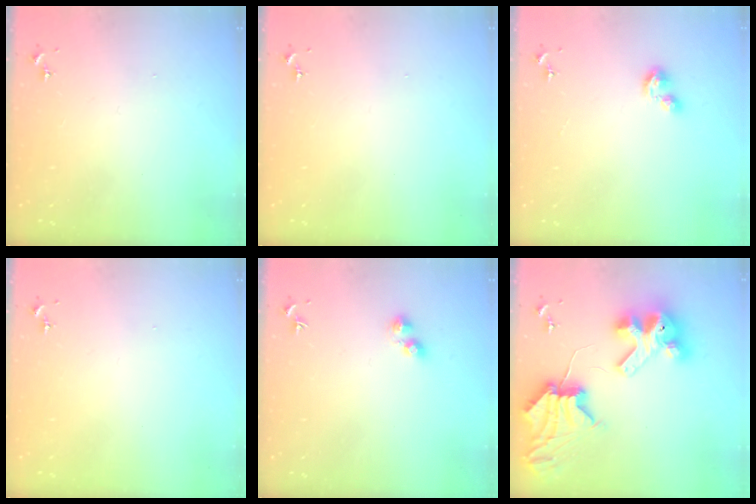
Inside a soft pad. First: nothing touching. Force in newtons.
{"total": 0.0}
{"total": 3.3, "press": 3.2, "slide": 0.4}
{"total": 0.0}
{"total": 3.2, "press": 3.1, "slide": 0.5}
{"total": 12.4, "press": 12.3, "slide": 1.6}